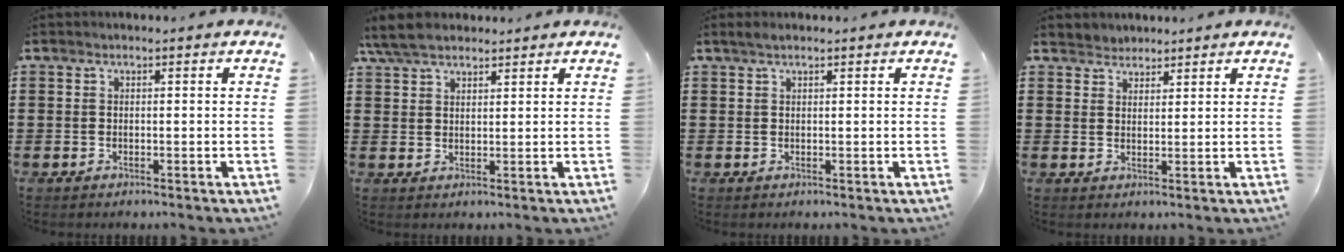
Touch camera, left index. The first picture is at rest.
{"total": 5.4, "force": [4.5, 1.8, 2.4], "torque": [-0.061, 0.001, 0.085]}
{"total": 0.9, "force": [0.6, 0.3, 0.6], "torque": [-0.013, 0.003, 0.010]}
{"total": 2.2, "force": [1.9, 1.0, -0.6], "torque": [0.004, 0.006, 0.037]}